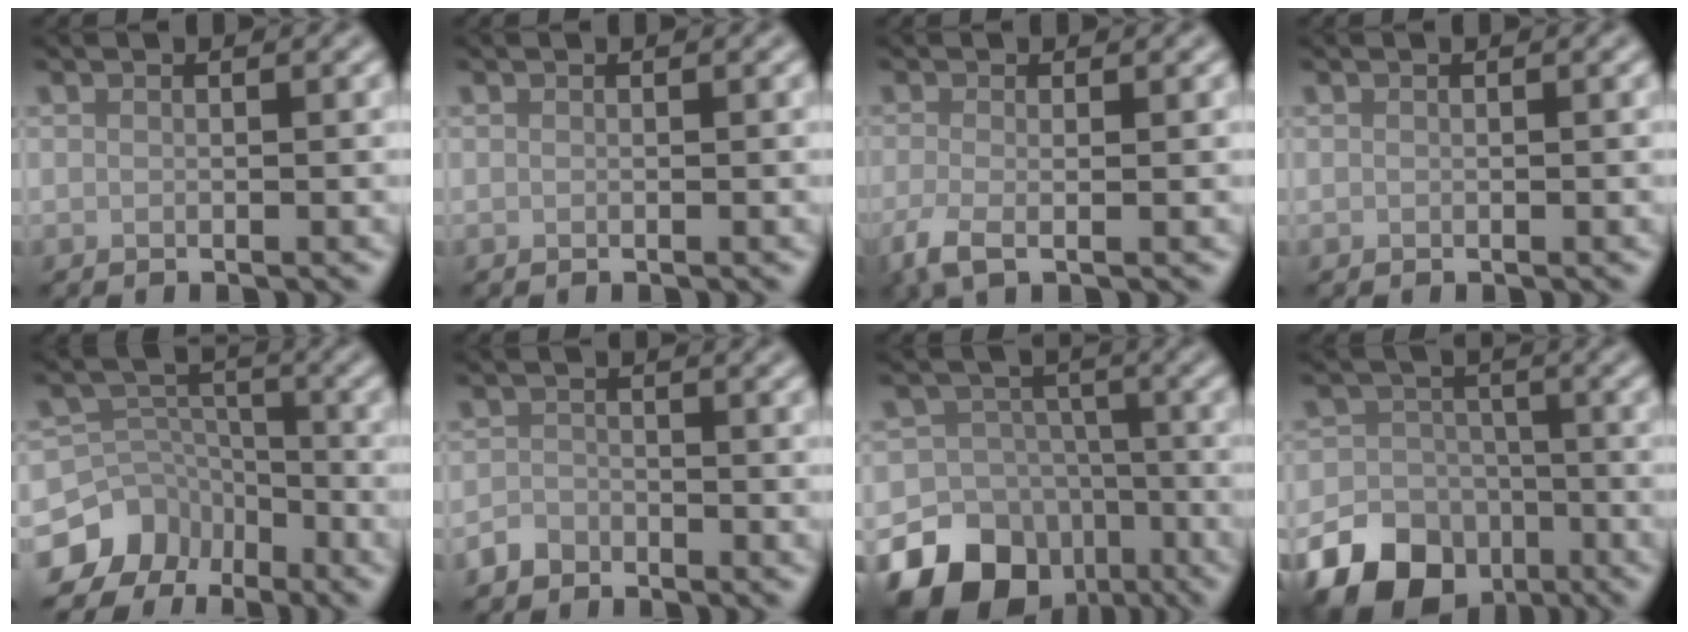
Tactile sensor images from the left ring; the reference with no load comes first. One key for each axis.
{"total": 0.0}
{"total": 2.6, "fx": -1.1, "fy": 0.8, "fz": 2.2, "tx": -0.053, "ty": -0.009, "tz": -0.027}
{"total": 0.0}
{"total": 11.1, "fx": -7.4, "fy": 8.0, "fz": 2.0, "tx": -0.035, "ty": -0.011, "tz": -0.129}
{"total": 1.6, "fx": -1.3, "fy": 0.9, "fz": 0.1, "tx": 0.005, "ty": 0.006, "tz": -0.029}
{"total": 19.8, "fx": -10.3, "fy": 16.2, "fz": 4.9, "tx": -0.111, "ty": -0.068, "tz": -0.164}
{"total": 14.4, "fx": -7.7, "fy": 11.4, "fz": 4.2, "tx": -0.070, "ty": -0.065, "tz": -0.145}